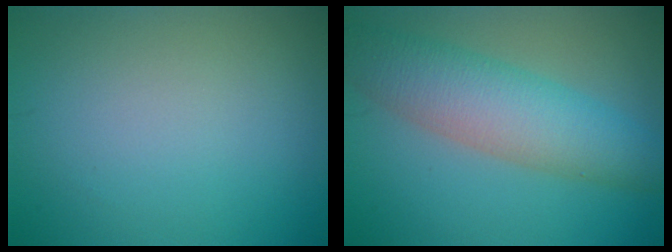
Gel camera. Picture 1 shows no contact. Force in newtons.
{"total": 6.8, "press": 6.8, "slide": 0.2}